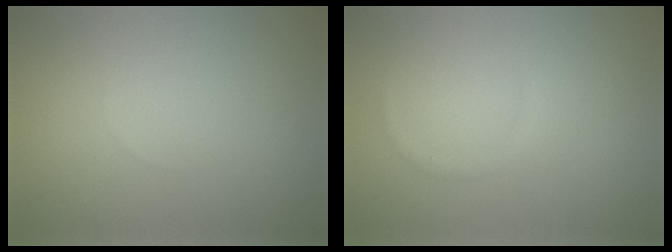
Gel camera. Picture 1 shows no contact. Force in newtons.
{"total": 0.7, "press": 0.7, "slide": 0.1}